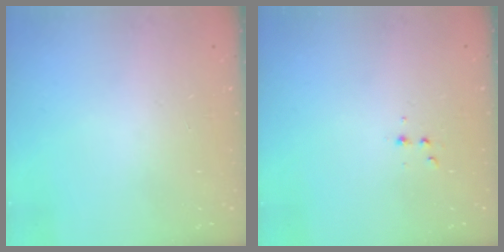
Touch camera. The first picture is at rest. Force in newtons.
{"total": 2.9, "press": 2.7, "slide": 1.1}